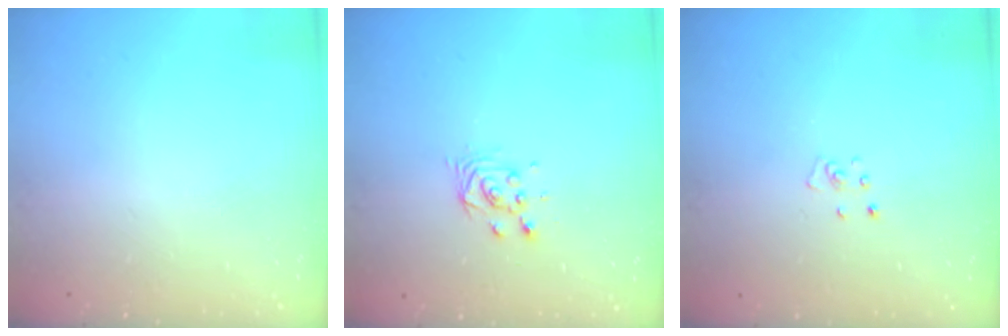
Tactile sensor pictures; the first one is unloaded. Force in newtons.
{"total": 4.1, "press": 4.1, "slide": 0.4}
{"total": 3.2, "press": 3.2, "slide": 0.4}